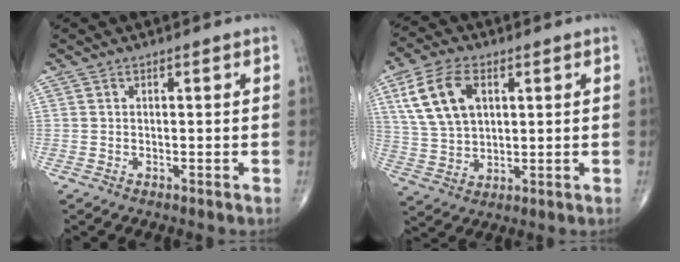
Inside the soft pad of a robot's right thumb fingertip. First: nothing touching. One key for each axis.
{"total": 11.6, "fx": 4.1, "fy": 7.1, "fz": 8.3, "tx": -0.156, "ty": -0.001, "tz": 0.082}